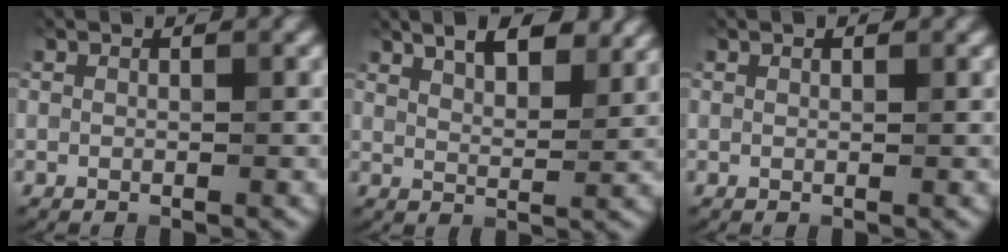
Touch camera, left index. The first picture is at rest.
{"total": 6.2, "force": [4.3, 2.3, 3.9], "torque": [-0.057, 0.019, 0.055]}
{"total": 0.0}